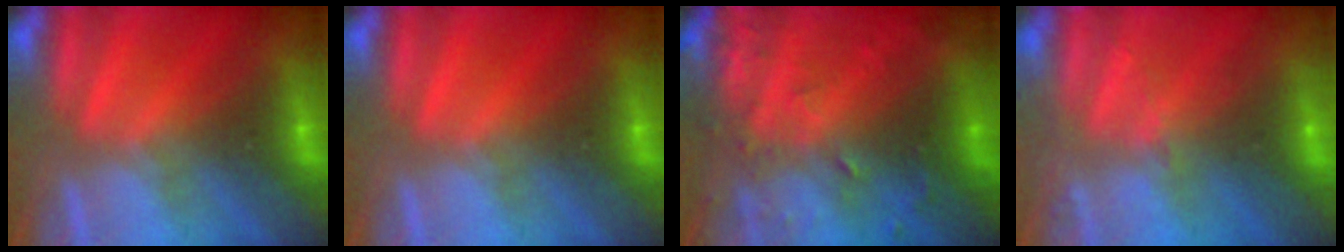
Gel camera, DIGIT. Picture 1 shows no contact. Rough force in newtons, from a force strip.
{"total": 0.0}
{"total": 7.9}
{"total": 2.0}